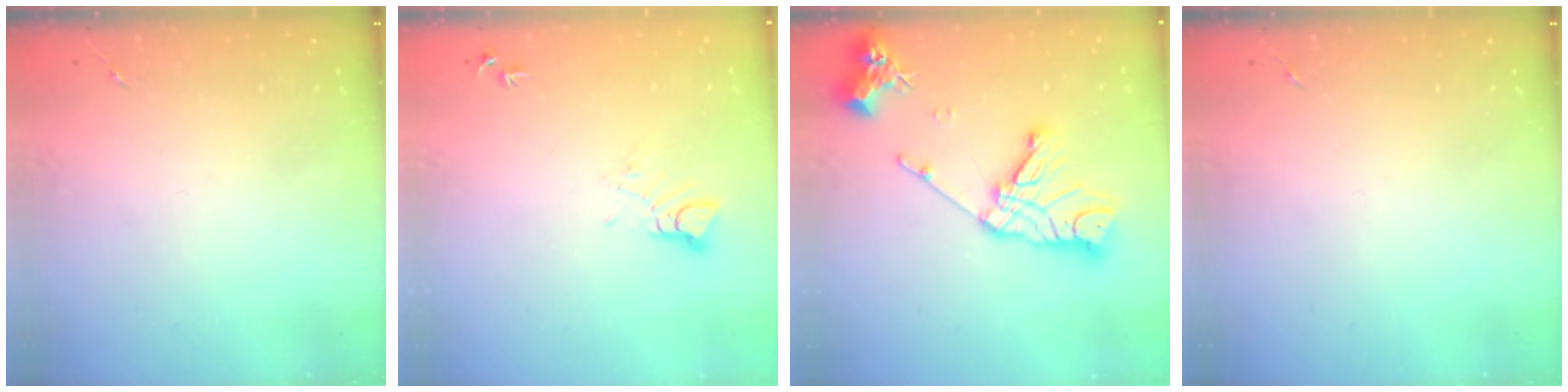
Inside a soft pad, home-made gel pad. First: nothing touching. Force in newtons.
{"total": 4.7, "press": 4.7, "slide": 0.3}
{"total": 17.2, "press": 17.1, "slide": 1.8}
{"total": 0.0}